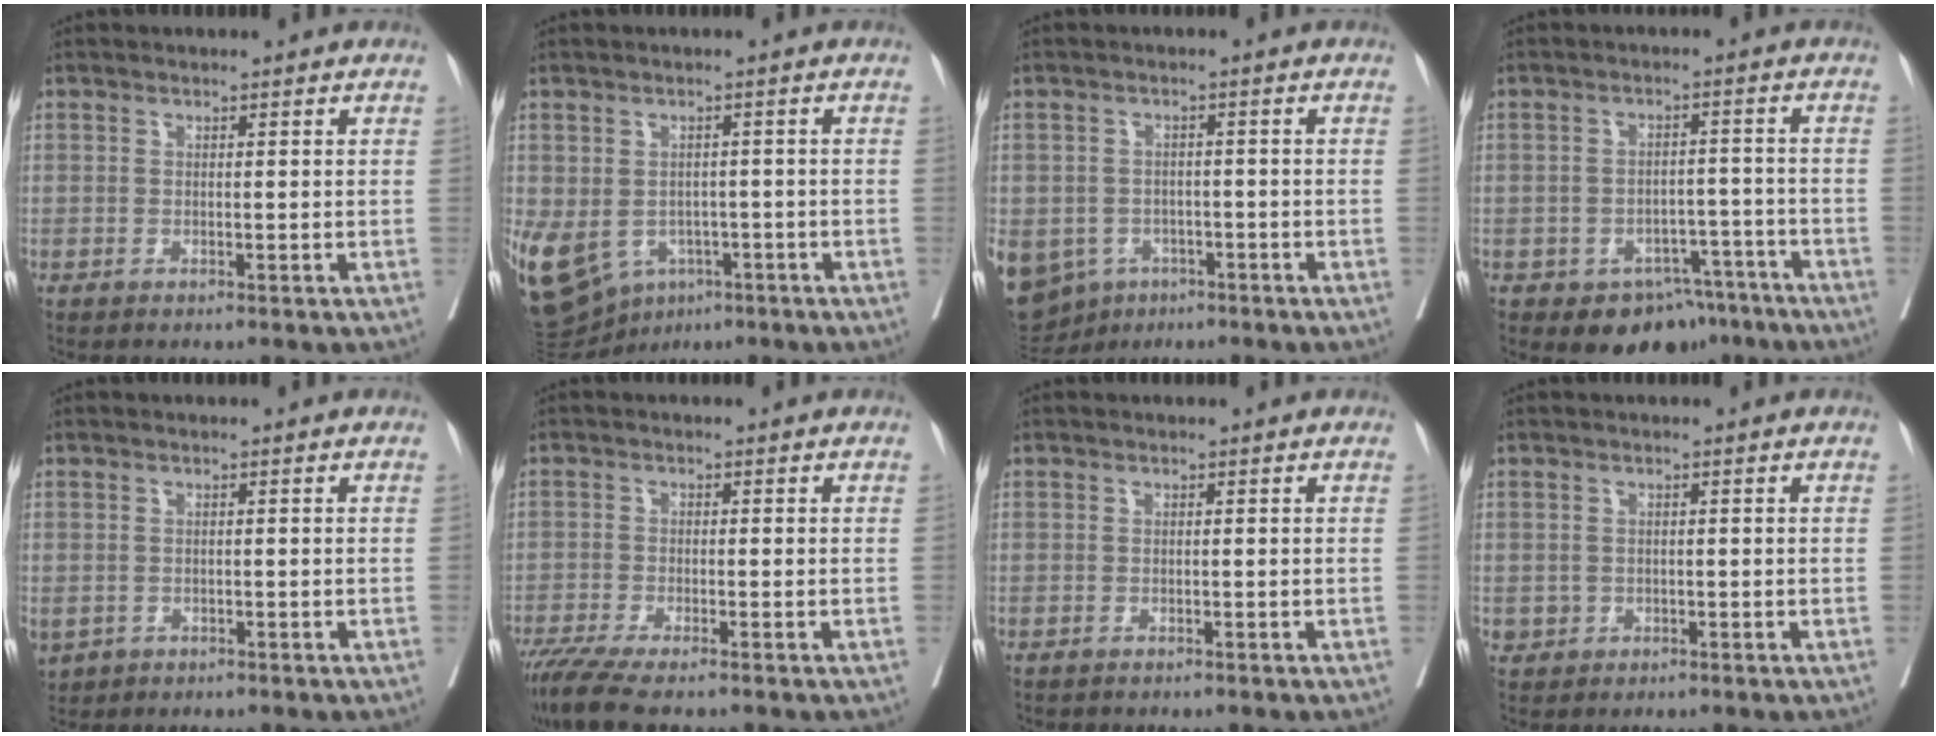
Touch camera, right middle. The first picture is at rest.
{"total": 15.3, "force": [-6.5, 11.6, 7.7], "torque": [-0.190, 0.000, -0.085]}
{"total": 16.6, "force": [-7.4, 13.5, 6.2], "torque": [-0.190, 0.001, -0.095]}
{"total": 7.7, "force": [-5.5, 4.9, 2.3], "torque": [-0.007, 0.022, -0.071]}
{"total": 4.6, "force": [-2.1, 3.6, 1.8], "torque": [-0.049, -0.004, -0.027]}
{"total": 6.6, "force": [-5.3, 0.3, 3.9], "torque": [-0.064, -0.018, -0.094]}
{"total": 0.7, "force": [-0.6, 0.4, 0.0], "torque": [-0.007, 0.003, -0.010]}
{"total": 1.5, "force": [-0.3, 1.4, 0.3], "torque": [-0.001, 0.004, 0.000]}